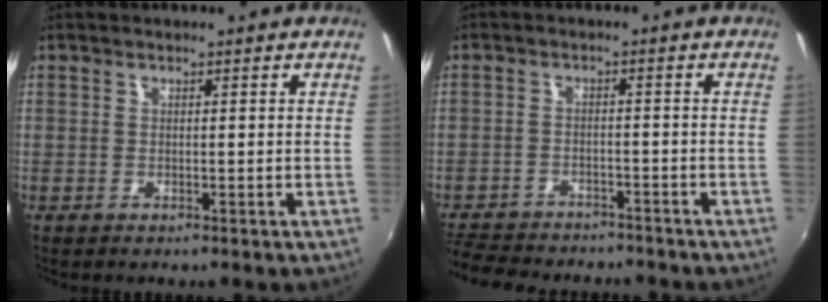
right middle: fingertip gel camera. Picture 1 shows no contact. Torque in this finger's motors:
{"motor_torque": [1.07, -1.07, 0.25, 0.13]}